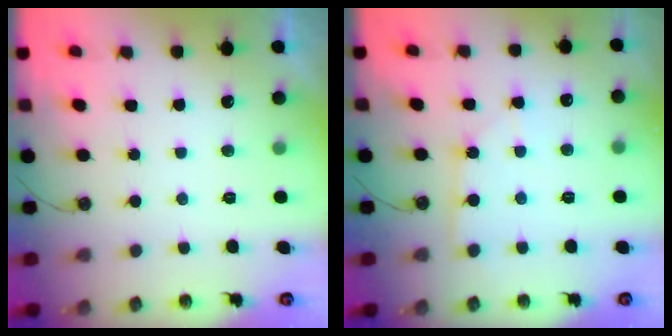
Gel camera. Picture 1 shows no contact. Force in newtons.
{"total": 6.1, "press": 6.1, "slide": 0.6}